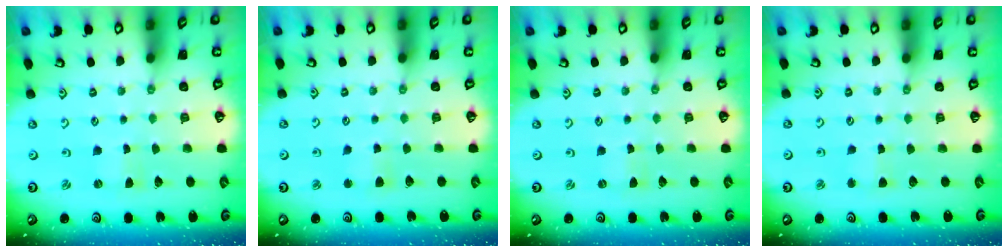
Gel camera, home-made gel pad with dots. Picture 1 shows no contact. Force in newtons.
{"total": 2.4, "press": 2.4, "slide": 0.5}
{"total": 0.0}
{"total": 2.8, "press": 2.8, "slide": 0.3}